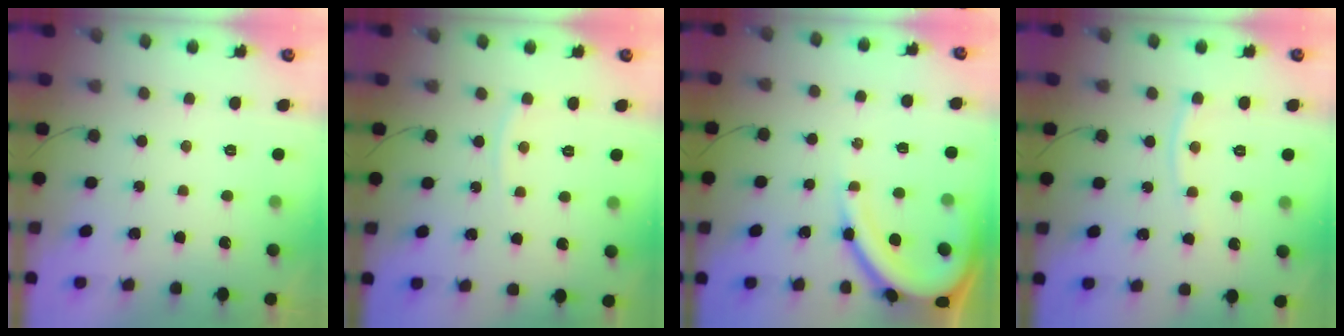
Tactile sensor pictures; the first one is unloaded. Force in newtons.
{"total": 3.1, "press": 3.1, "slide": 0.3}
{"total": 12.4, "press": 12.3, "slide": 1.1}
{"total": 5.9, "press": 5.9, "slide": 0.7}